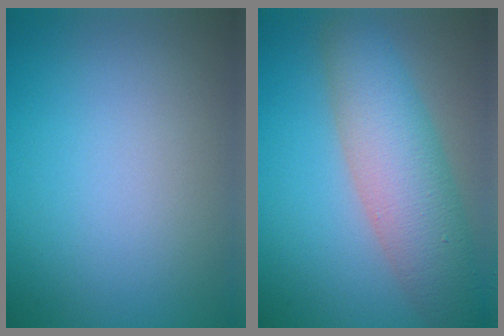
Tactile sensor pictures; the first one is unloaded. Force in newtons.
{"total": 7.4, "press": 7.4, "slide": 0.3}